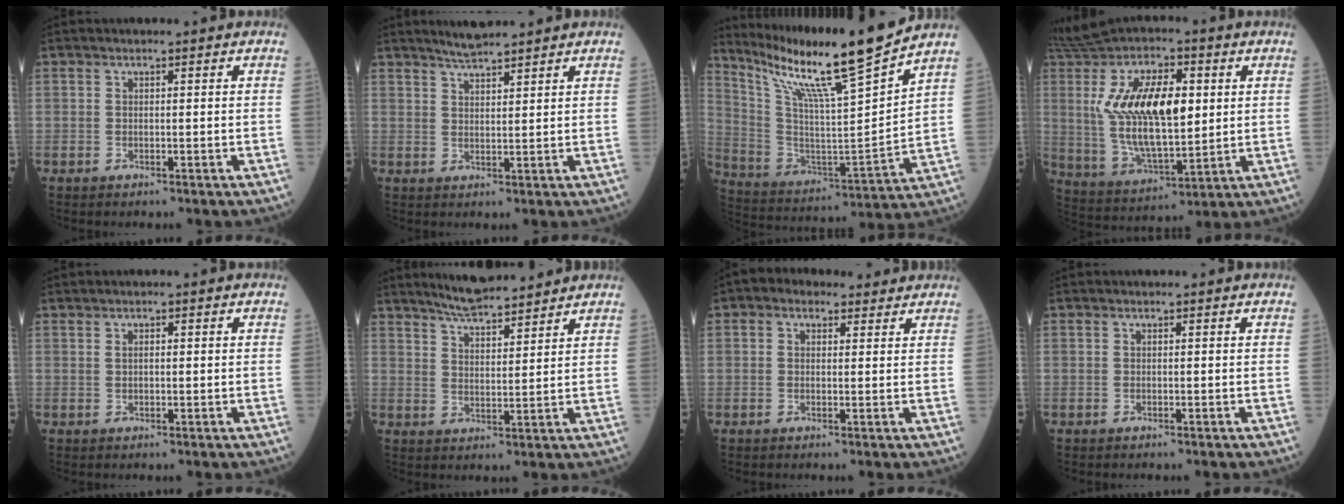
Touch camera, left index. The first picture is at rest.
{"total": 3.7, "force": [3.5, -0.1, 1.4], "torque": [-0.028, 0.006, 0.065]}
{"total": 19.1, "force": [15.4, -1.1, 11.2], "torque": [-0.200, -0.025, 0.267]}
{"total": 18.1, "force": [3.5, 6.7, 16.4], "torque": [-0.329, 0.012, 0.067]}
{"total": 1.0, "force": [0.3, 0.5, 0.8], "torque": [-0.017, 0.009, 0.008]}
{"total": 8.5, "force": [7.8, 1.1, 3.3], "torque": [-0.059, 0.014, 0.134]}
{"total": 4.2, "force": [2.8, 2.6, 1.7], "torque": [-0.032, 0.031, 0.044]}
{"total": 0.0}